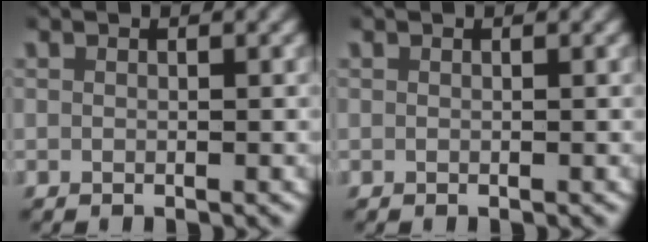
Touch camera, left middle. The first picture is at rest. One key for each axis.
{"total": 0.0}